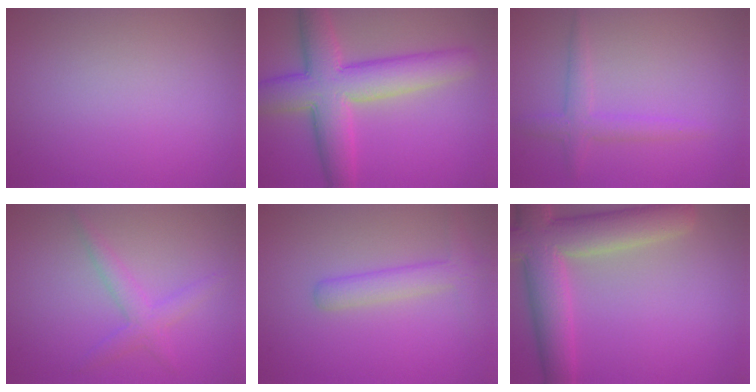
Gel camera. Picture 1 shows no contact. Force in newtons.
{"total": 8.5, "press": 8.5, "slide": 0.4}
{"total": 2.1, "press": 2.1, "slide": 0.1}
{"total": 2.2, "press": 2.2, "slide": 0.1}
{"total": 2.7, "press": 2.7, "slide": 0.1}
{"total": 8.5, "press": 8.5, "slide": 0.6}